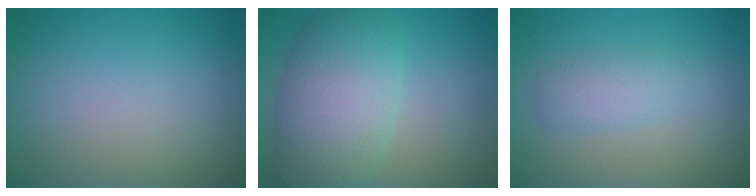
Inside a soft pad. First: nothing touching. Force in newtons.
{"total": 8.2, "press": 8.2, "slide": 0.4}
{"total": 2.3, "press": 2.3, "slide": 0.1}